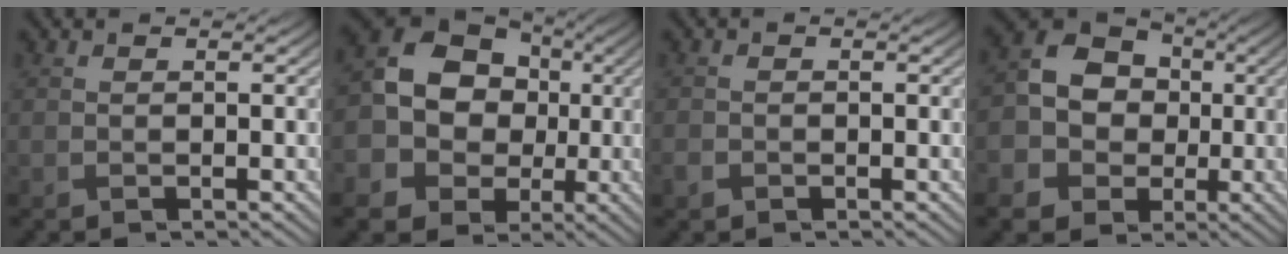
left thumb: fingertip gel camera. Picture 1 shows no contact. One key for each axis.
{"total": 13.7, "fx": -0.4, "fy": 11.7, "fz": 7.1, "tx": -0.158, "ty": -0.001, "tz": -0.021}
{"total": 1.2, "fx": -0.7, "fy": 0.9, "fz": 0.3, "tx": -0.009, "ty": -0.004, "tz": -0.018}
{"total": 9.5, "fx": -1.4, "fy": 8.4, "fz": 4.4, "tx": -0.101, "ty": -0.008, "tz": -0.043}